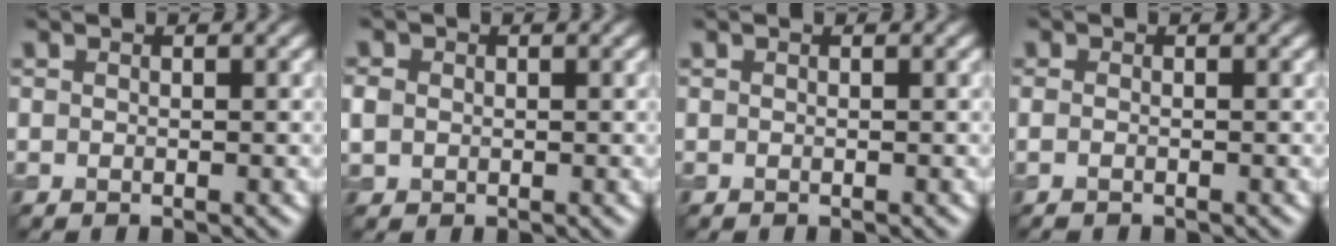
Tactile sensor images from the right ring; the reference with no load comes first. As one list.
[{"total": 1.6, "force": [0.1, 1.5, 0.7], "torque": [-0.015, -0.001, 0.000]}, {"total": 0.0}, {"total": 1.1, "force": [-0.4, 0.5, 0.8], "torque": [-0.013, -0.008, -0.009]}]